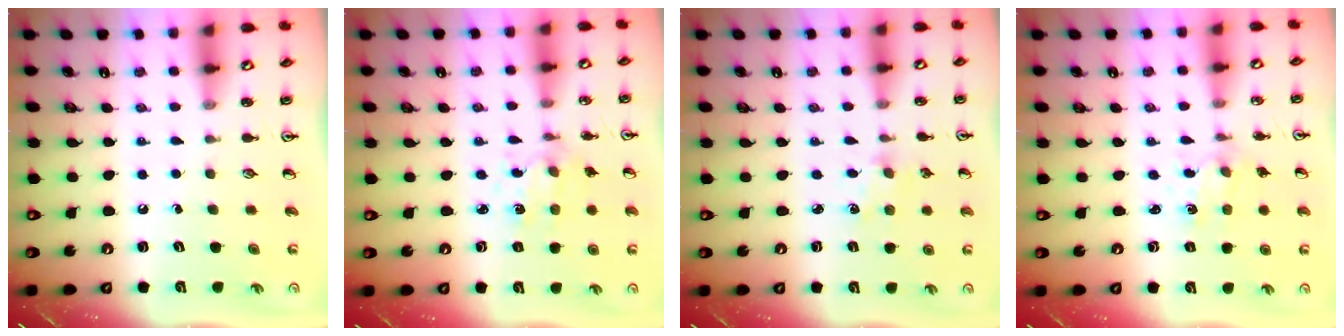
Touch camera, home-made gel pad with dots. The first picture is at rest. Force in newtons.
{"total": 2.0, "press": 2.0, "slide": 0.5}
{"total": 1.9, "press": 1.8, "slide": 0.3}
{"total": 1.6, "press": 1.6, "slide": 0.3}